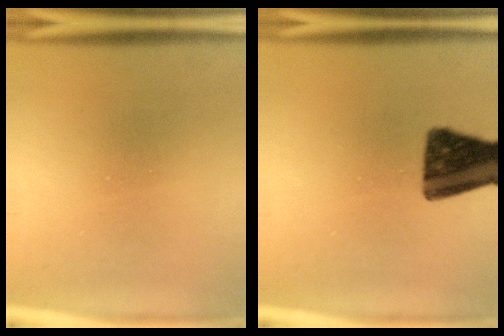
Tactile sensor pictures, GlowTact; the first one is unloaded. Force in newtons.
{"total": 14.5}